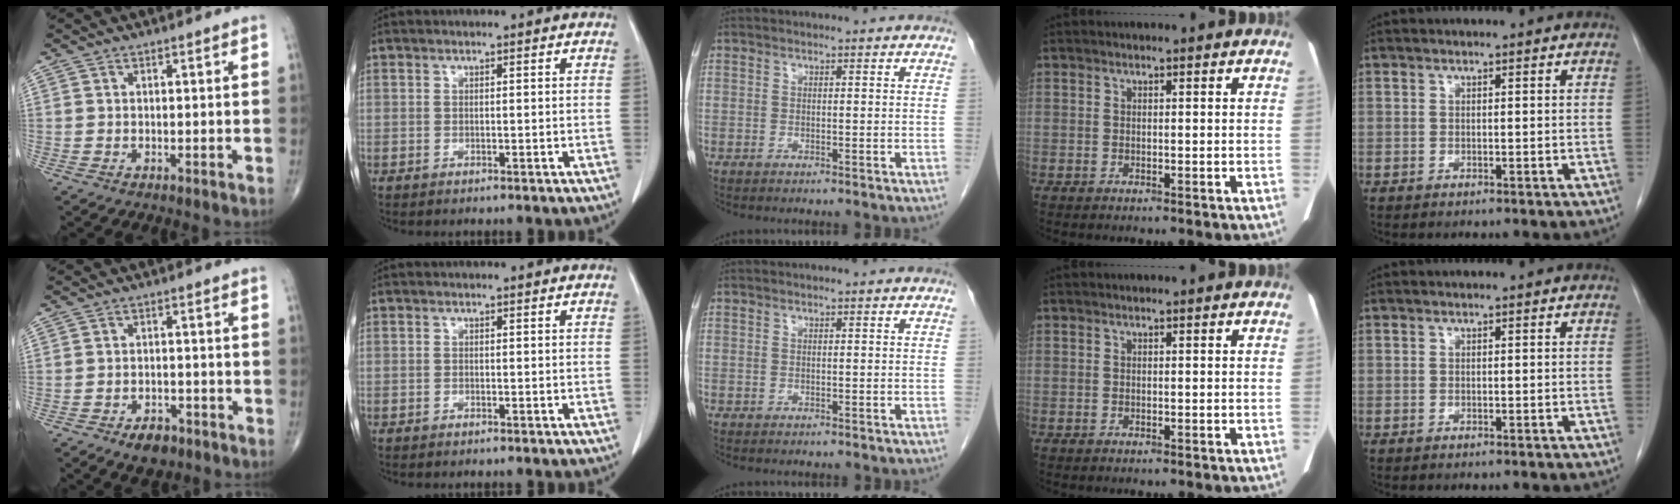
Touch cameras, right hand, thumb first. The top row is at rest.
{"thumb": {"total": 4.8, "force": [-3.1, 2.7, 2.5], "torque": [-0.028, 0.013, -0.045]}}